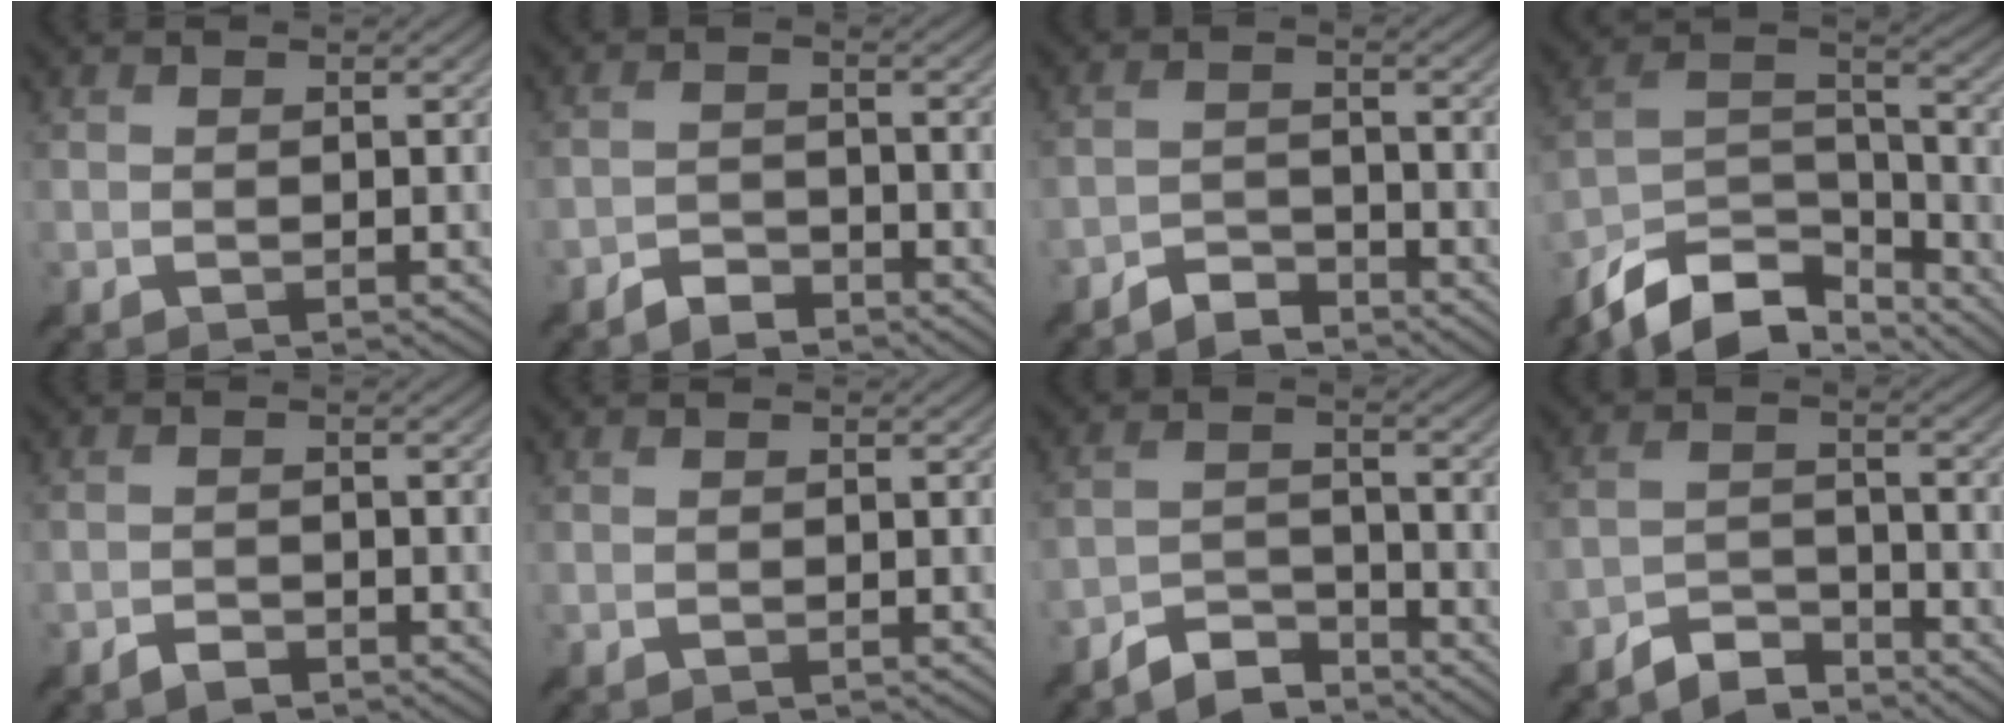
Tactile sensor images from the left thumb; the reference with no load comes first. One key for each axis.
{"total": 2.9, "fx": -2.6, "fy": 1.1, "fz": 0.8, "tx": -0.010, "ty": 0.002, "tz": -0.054}
{"total": 3.5, "fx": -3.3, "fy": 1.2, "fz": 0.8, "tx": -0.010, "ty": 0.001, "tz": -0.068}
{"total": 13.4, "fx": -10.8, "fy": 5.0, "fz": 6.1, "tx": -0.134, "ty": 0.008, "tz": -0.199}
{"total": 1.8, "fx": -1.5, "fy": 0.8, "fz": 0.6, "tx": -0.008, "ty": 0.000, "tz": -0.030}
{"total": 0.0}
{"total": 5.0, "fx": -4.6, "fy": 1.6, "fz": 1.3, "tx": -0.023, "ty": -0.002, "tz": -0.094}
{"total": 4.6, "fx": -4.2, "fy": 1.4, "fz": 1.1, "tx": -0.018, "ty": 0.000, "tz": -0.088}